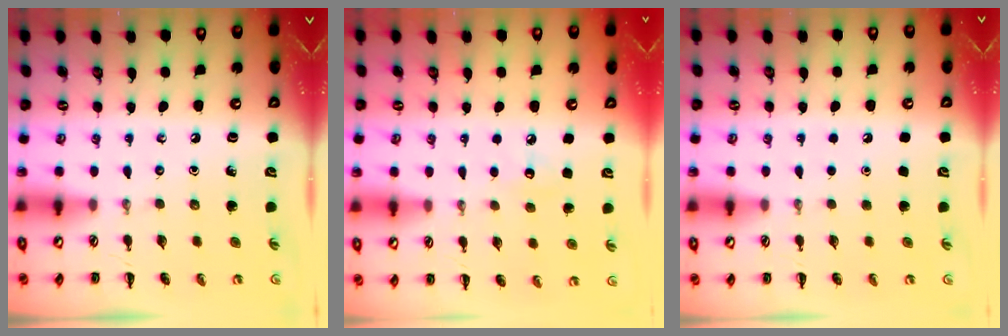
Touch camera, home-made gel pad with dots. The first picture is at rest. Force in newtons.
{"total": 5.1, "press": 5.0, "slide": 1.3}
{"total": 1.6, "press": 1.6, "slide": 0.1}